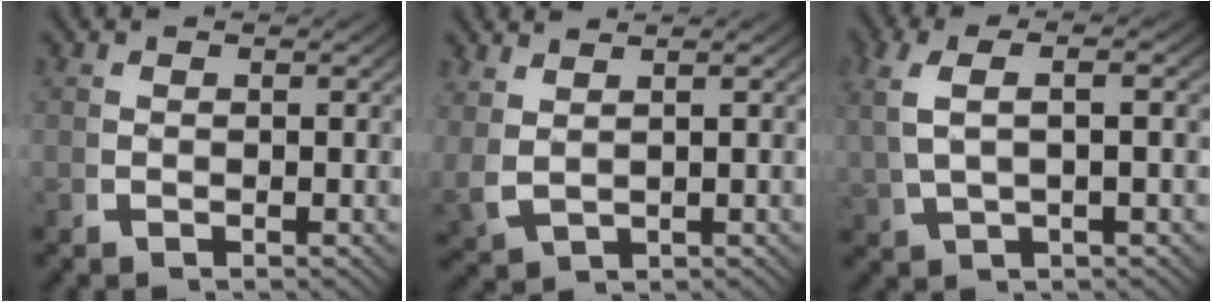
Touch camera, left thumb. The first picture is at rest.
{"total": 2.7, "force": [1.2, 1.7, 1.8], "torque": [-0.054, -0.002, 0.040]}
{"total": 4.5, "force": [1.4, 1.5, 4.1], "torque": [-0.090, 0.013, 0.031]}